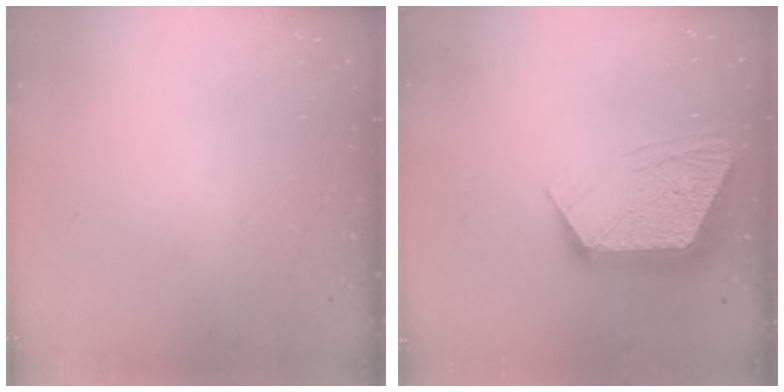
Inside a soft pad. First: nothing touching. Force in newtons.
{"total": 13.0, "press": 13.0, "slide": 0.9}